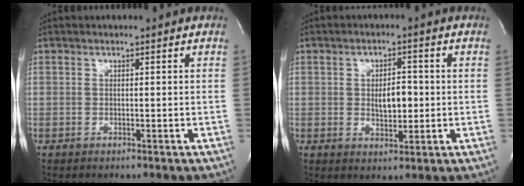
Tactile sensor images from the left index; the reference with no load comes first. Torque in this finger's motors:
{"motor_torque": [0.37, 0.02, 0.11, 0.06]}